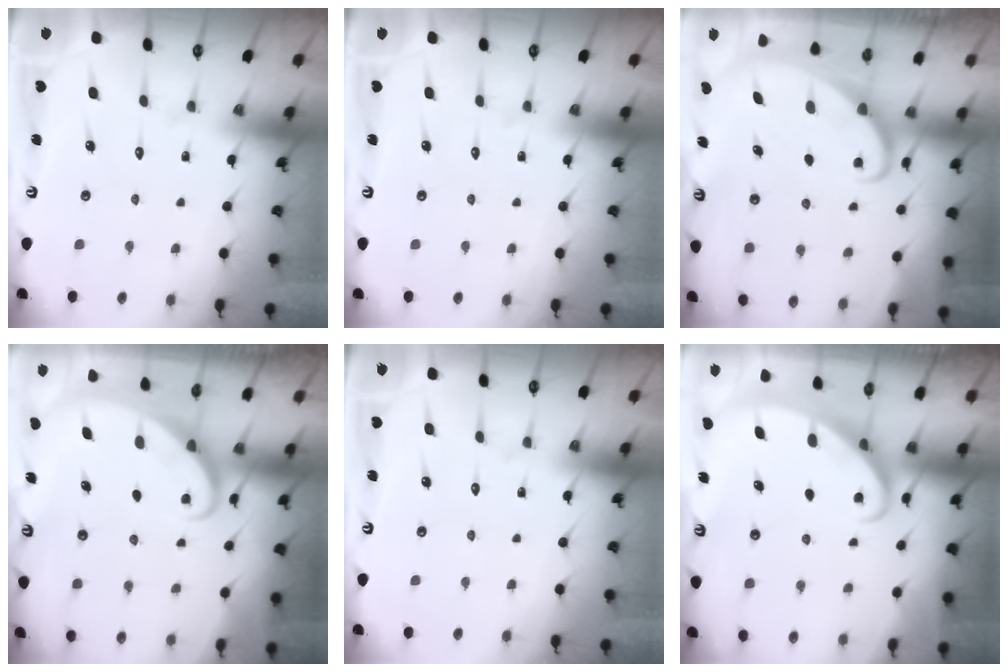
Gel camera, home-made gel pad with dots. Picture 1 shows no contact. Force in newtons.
{"total": 0.0}
{"total": 2.4, "press": 2.3, "slide": 0.3}
{"total": 2.0, "press": 2.0, "slide": 0.2}
{"total": 0.0}
{"total": 2.6, "press": 2.6, "slide": 0.4}